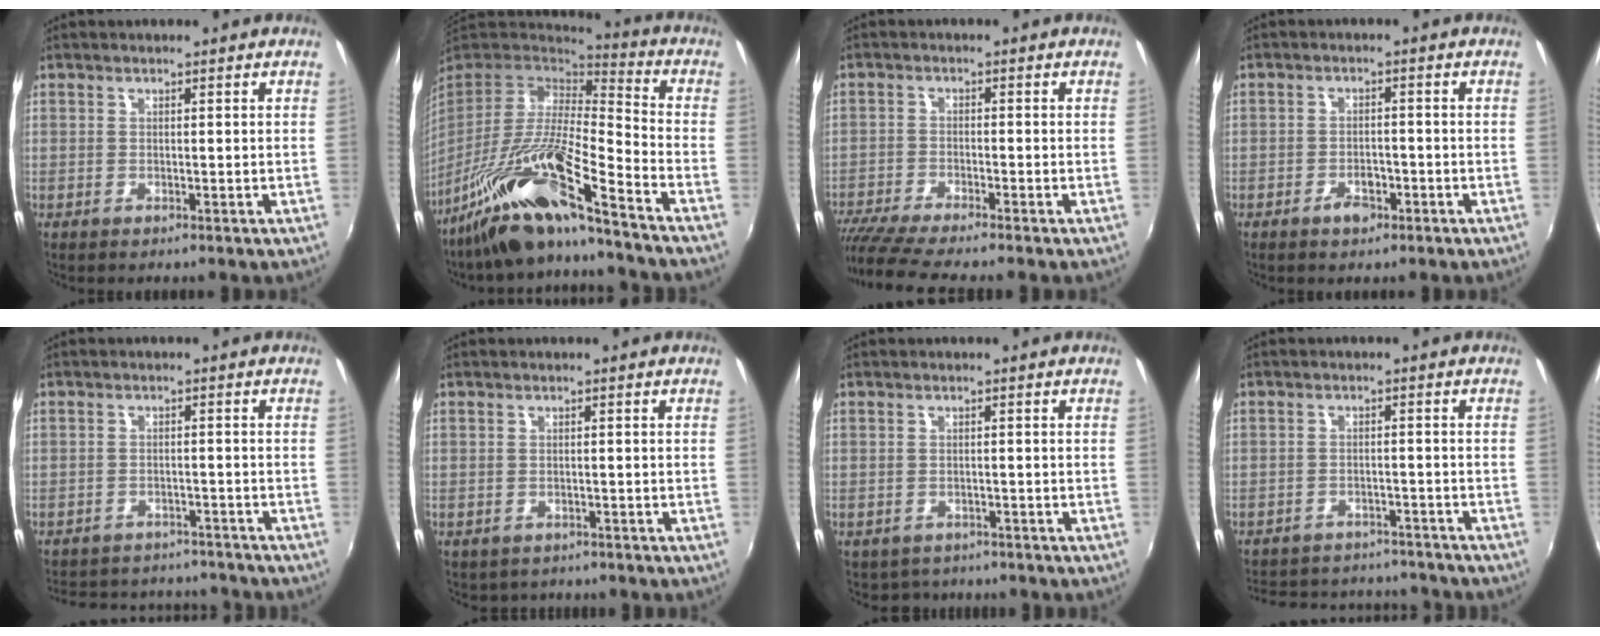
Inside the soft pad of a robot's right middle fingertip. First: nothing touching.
{"total": 17.1, "force": [-12.3, 0.8, 11.8], "torque": [-0.210, -0.024, -0.242]}
{"total": 9.3, "force": [-8.1, -0.3, 4.4], "torque": [-0.107, -0.041, -0.144]}
{"total": 3.2, "force": [-2.1, 1.8, 1.7], "torque": [-0.035, 0.001, -0.033]}
{"total": 12.2, "force": [-10.7, 5.0, 3.2], "torque": [-0.079, 0.027, -0.142]}
{"total": 2.0, "force": [-1.3, 1.5, 0.3], "torque": [-0.012, -0.006, -0.016]}
{"total": 3.1, "force": [-2.4, 1.9, 0.3], "torque": [-0.013, -0.009, -0.033]}
{"total": 14.1, "force": [-12.2, 5.8, 4.0], "torque": [-0.099, 0.032, -0.160]}